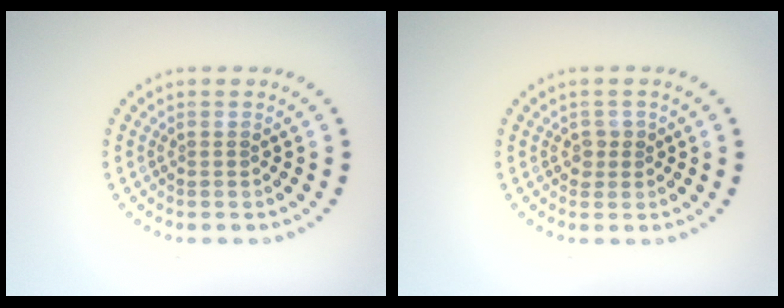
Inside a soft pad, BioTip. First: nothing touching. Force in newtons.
{"total": 1.1, "press": 1.0, "slide": 0.5}